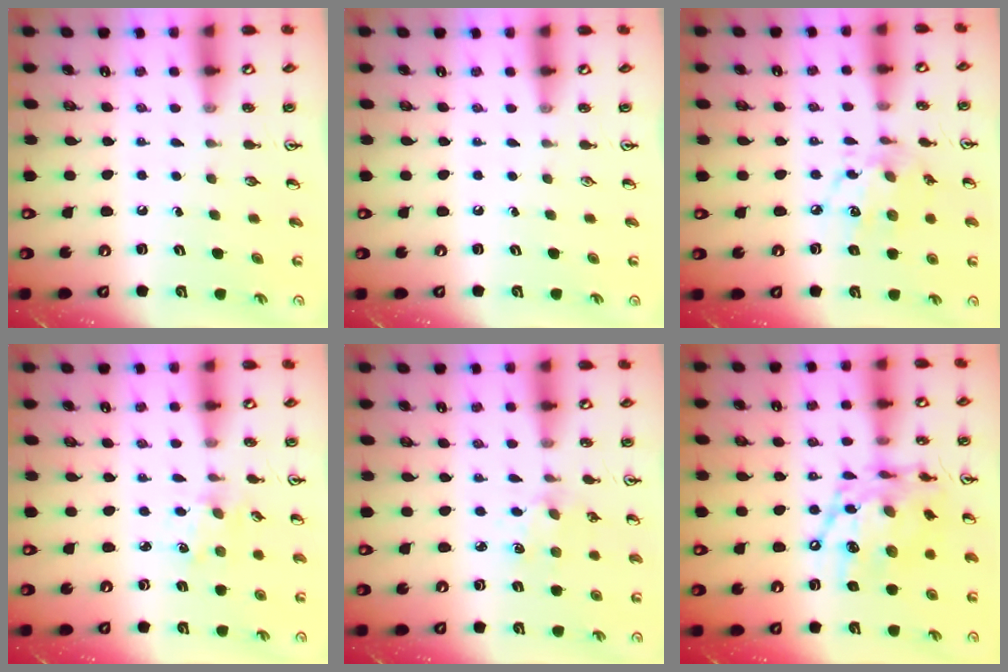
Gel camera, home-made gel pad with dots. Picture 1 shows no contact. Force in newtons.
{"total": 0.0}
{"total": 10.3, "press": 10.3, "slide": 0.6}
{"total": 1.9, "press": 1.9, "slide": 0.3}
{"total": 3.4, "press": 3.4, "slide": 0.4}
{"total": 16.2, "press": 16.2, "slide": 1.4}